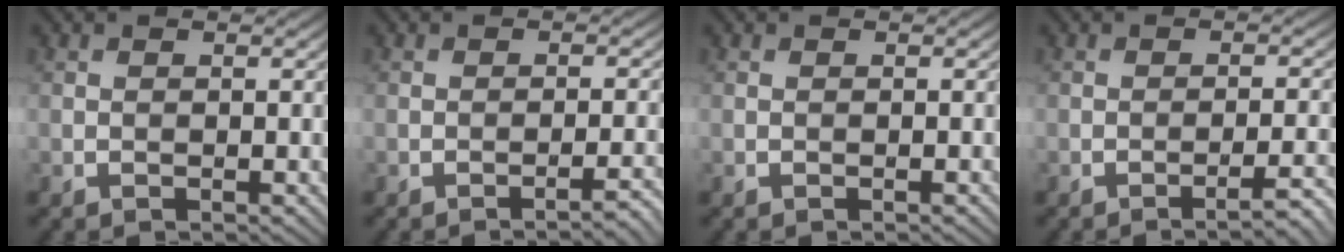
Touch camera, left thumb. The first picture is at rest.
{"total": 2.0, "force": [-1.8, -0.7, 0.6], "torque": [-0.009, 0.008, -0.025]}
{"total": 0.0}
{"total": 2.6, "force": [-2.1, -0.6, 1.3], "torque": [-0.021, 0.009, -0.031]}